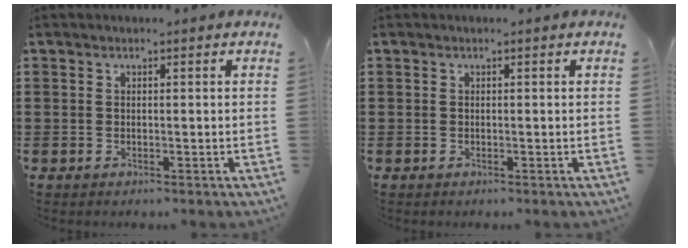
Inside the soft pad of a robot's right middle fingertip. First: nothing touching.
{"total": 0.0}